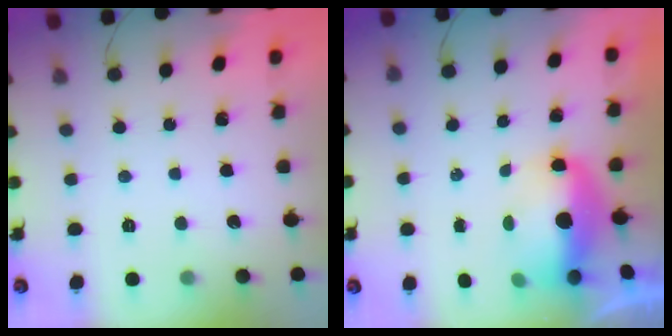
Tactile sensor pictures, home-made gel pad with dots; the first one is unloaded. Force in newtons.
{"total": 6.5, "press": 6.4, "slide": 0.6}